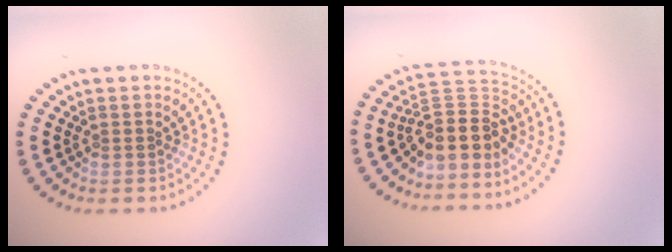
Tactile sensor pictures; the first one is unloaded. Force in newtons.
{"total": 4.3, "press": 3.5, "slide": 2.6}